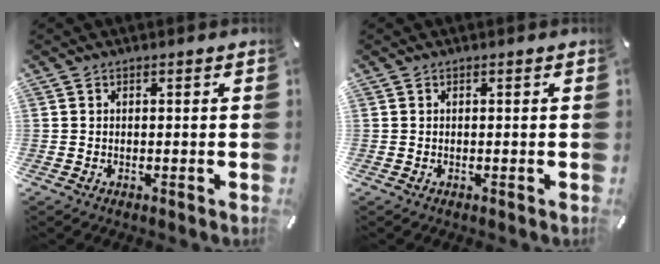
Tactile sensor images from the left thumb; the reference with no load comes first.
{"total": 0.0}